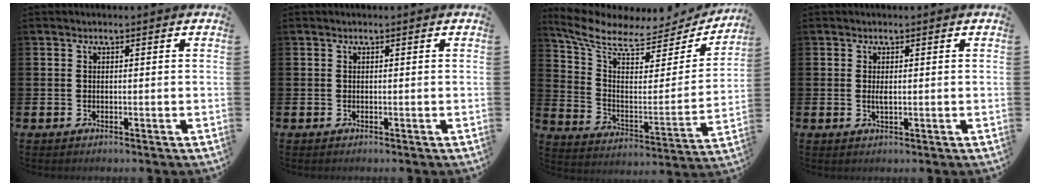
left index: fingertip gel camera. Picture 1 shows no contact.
{"total": 0.0}
{"total": 8.2, "force": [6.6, 3.2, 3.6], "torque": [-0.109, -0.044, 0.111]}
{"total": 1.1, "force": [0.2, 0.4, 1.1], "torque": [-0.013, -0.001, 0.001]}